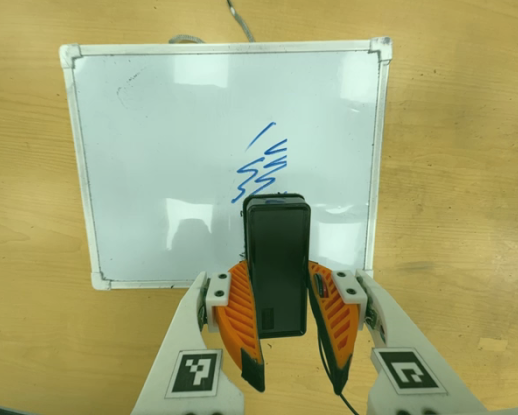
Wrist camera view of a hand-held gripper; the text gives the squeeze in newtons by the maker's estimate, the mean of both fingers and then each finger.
{"total": 5.9, "left": 5.2, "right": 6.6}